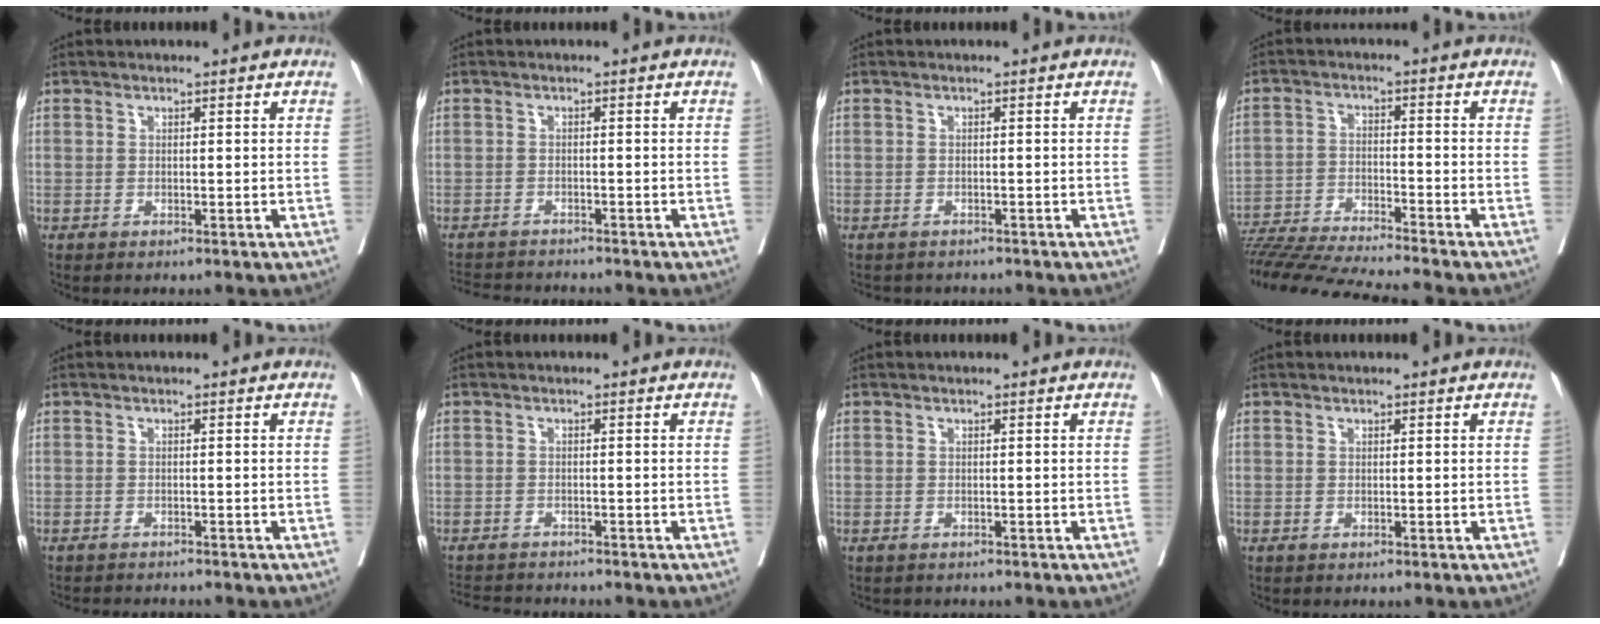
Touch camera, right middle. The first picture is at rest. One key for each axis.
{"total": 5.7, "fx": -5.6, "fy": 0.3, "fz": 0.9, "tx": -0.008, "ty": -0.009, "tz": -0.089}
{"total": 3.5, "fx": -3.2, "fy": 1.2, "fz": 0.6, "tx": -0.007, "ty": -0.002, "tz": -0.042}
{"total": 12.9, "fx": -11.9, "fy": -1.8, "fz": 4.6, "tx": -0.059, "ty": -0.019, "tz": -0.202}
{"total": 3.4, "fx": -3.4, "fy": 0.1, "fz": 0.5, "tx": -0.002, "ty": -0.009, "tz": -0.049}
{"total": 4.9, "fx": -4.9, "fy": 0.3, "fz": 0.7, "tx": -0.004, "ty": -0.013, "tz": -0.079}
{"total": 0.8, "fx": -0.7, "fy": 0.3, "fz": 0.1, "tx": -0.006, "ty": -0.001, "tz": -0.012}
{"total": 0.0}